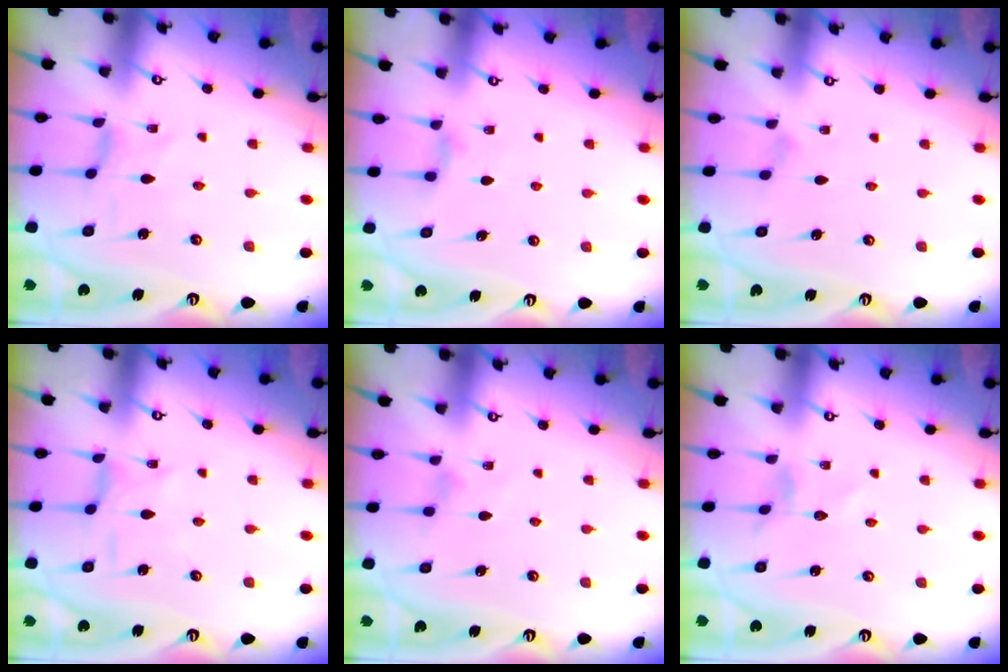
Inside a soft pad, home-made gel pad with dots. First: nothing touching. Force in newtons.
{"total": 3.1, "press": 3.0, "slide": 0.3}
{"total": 1.0, "press": 1.0, "slide": 0.3}
{"total": 1.3, "press": 1.2, "slide": 0.1}
{"total": 1.5, "press": 1.5, "slide": 0.3}
{"total": 1.3, "press": 1.2, "slide": 0.2}